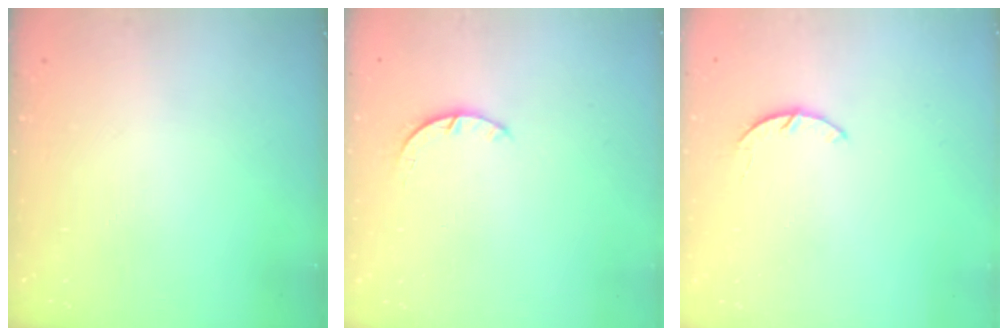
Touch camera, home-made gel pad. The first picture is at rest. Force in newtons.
{"total": 2.4, "press": 2.4, "slide": 0.3}
{"total": 3.2, "press": 3.2, "slide": 0.4}